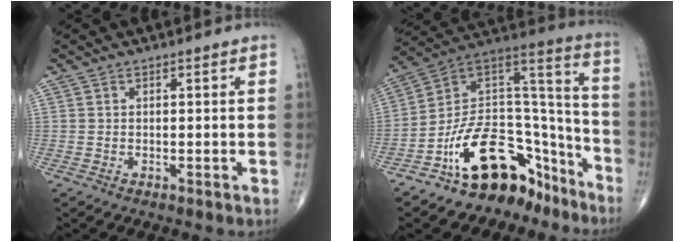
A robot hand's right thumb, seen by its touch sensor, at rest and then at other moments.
{"total": 21.5, "force": [-13.8, 11.8, 11.5], "torque": [-0.121, 0.138, -0.224]}